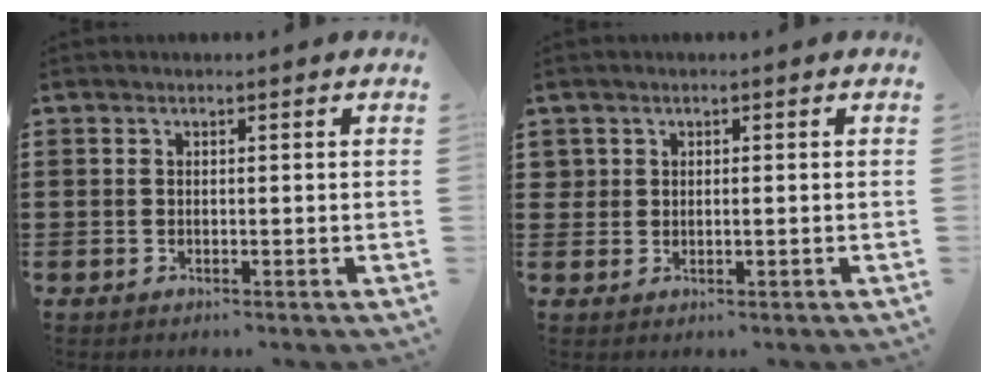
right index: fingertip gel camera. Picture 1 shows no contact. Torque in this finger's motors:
{"motor_torque": [-0.30, 0.34, -0.02, -0.02]}